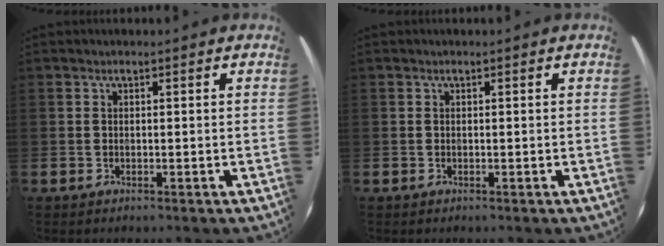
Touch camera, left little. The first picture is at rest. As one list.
[{"total": 0.0}]